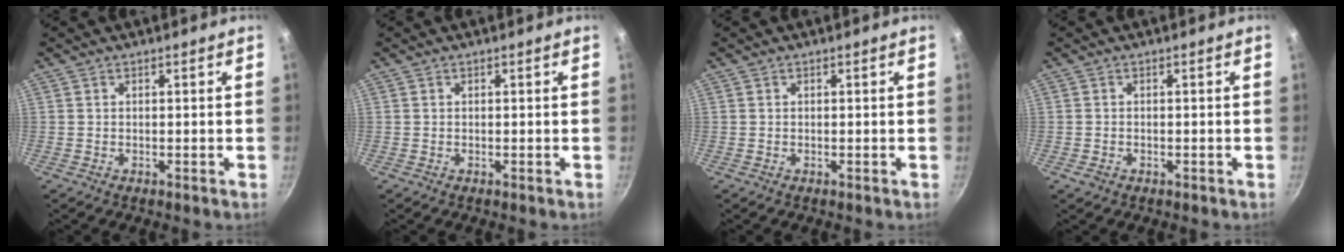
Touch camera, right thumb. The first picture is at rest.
{"total": 0.0}
{"total": 0.0}
{"total": 1.3, "force": [-0.6, 0.9, 0.7], "torque": [-0.014, 0.001, -0.009]}